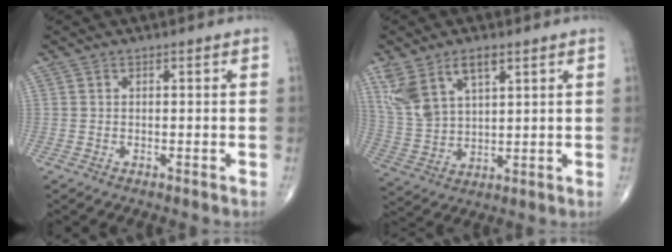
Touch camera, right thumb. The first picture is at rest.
{"total": 10.6, "force": [5.7, 5.3, 7.1], "torque": [-0.142, -0.015, 0.123]}